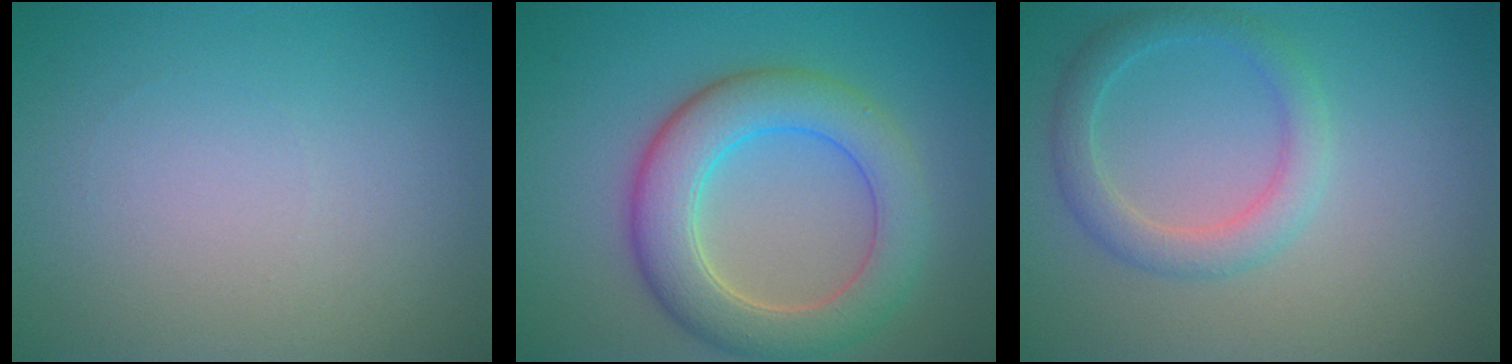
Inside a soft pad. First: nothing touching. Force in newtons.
{"total": 6.8, "press": 6.8, "slide": 0.3}
{"total": 2.8, "press": 2.8, "slide": 0.0}